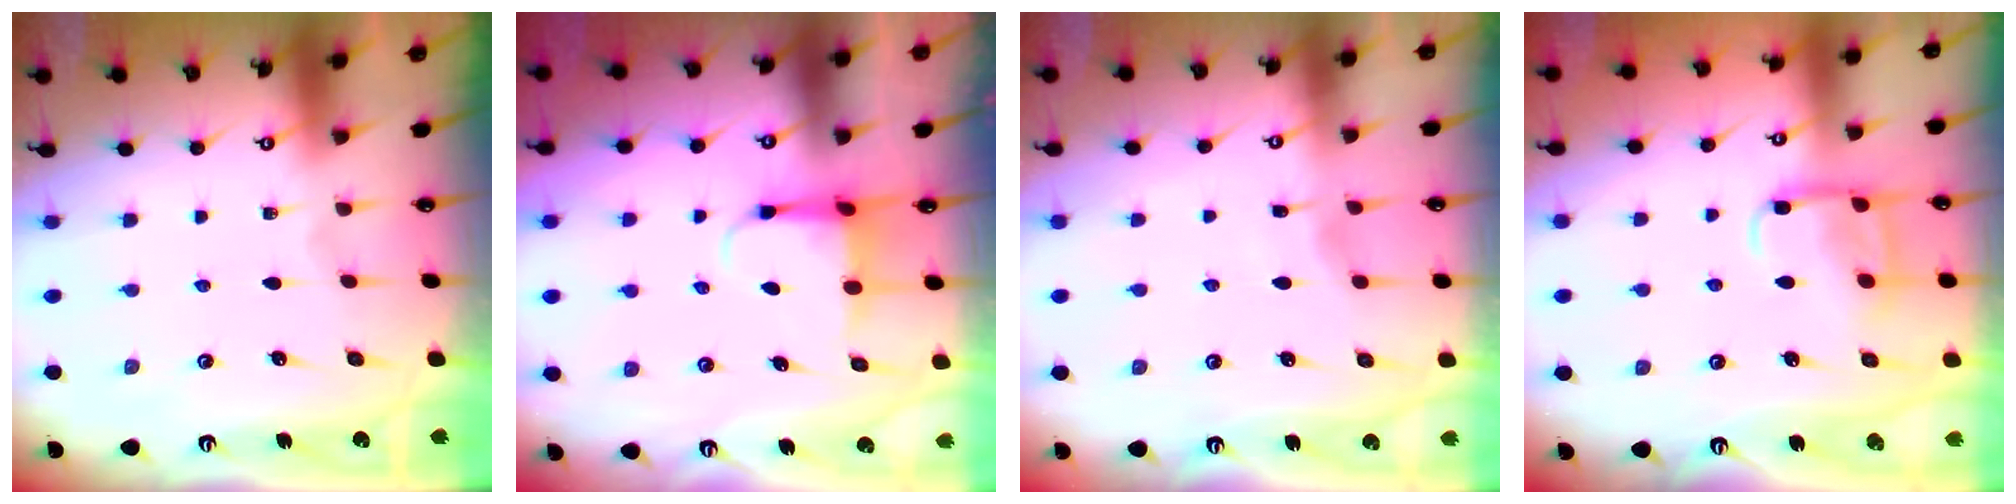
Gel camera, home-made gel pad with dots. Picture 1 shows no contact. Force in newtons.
{"total": 4.6, "press": 4.4, "slide": 1.1}
{"total": 2.6, "press": 2.6, "slide": 0.3}
{"total": 11.1, "press": 11.0, "slide": 1.1}